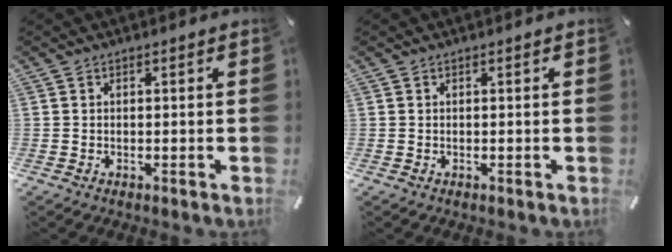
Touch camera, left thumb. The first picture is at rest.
{"total": 0.0}